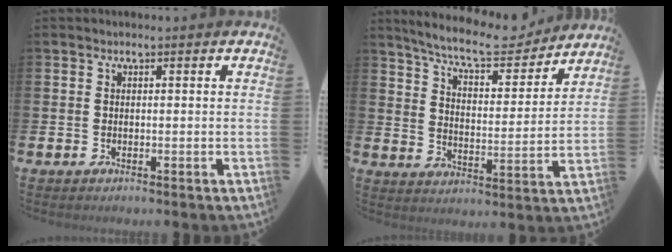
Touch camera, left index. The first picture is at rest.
{"total": 9.1, "force": [8.4, 1.7, 3.2], "torque": [-0.081, -0.053, 0.145]}